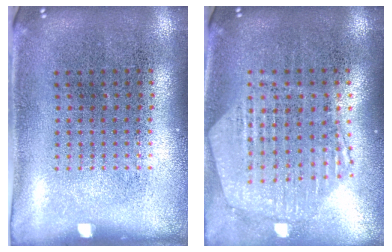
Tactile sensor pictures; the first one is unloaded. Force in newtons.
{"total": 1.2, "press": 1.2, "slide": 0.1}